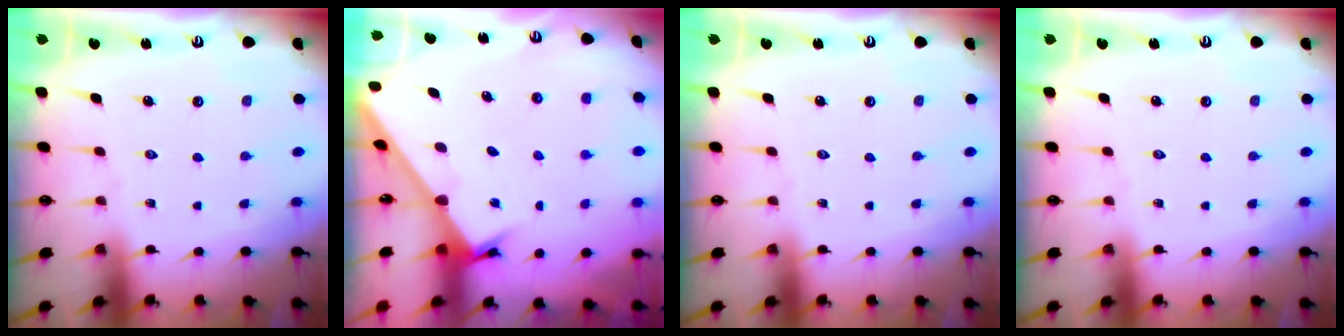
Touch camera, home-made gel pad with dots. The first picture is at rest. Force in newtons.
{"total": 2.4, "press": 2.4, "slide": 0.3}
{"total": 0.0}
{"total": 0.0}